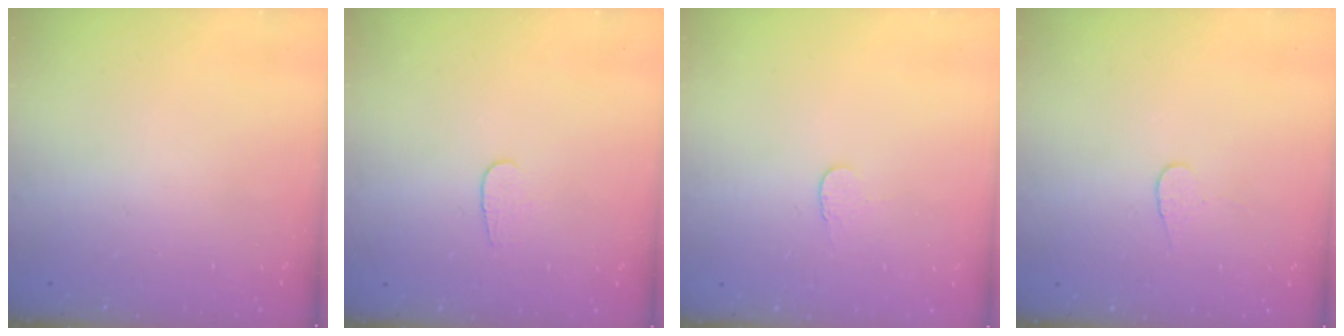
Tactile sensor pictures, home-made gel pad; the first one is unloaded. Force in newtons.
{"total": 3.8, "press": 3.8, "slide": 0.4}
{"total": 3.4, "press": 3.4, "slide": 0.3}
{"total": 3.7, "press": 3.7, "slide": 0.4}